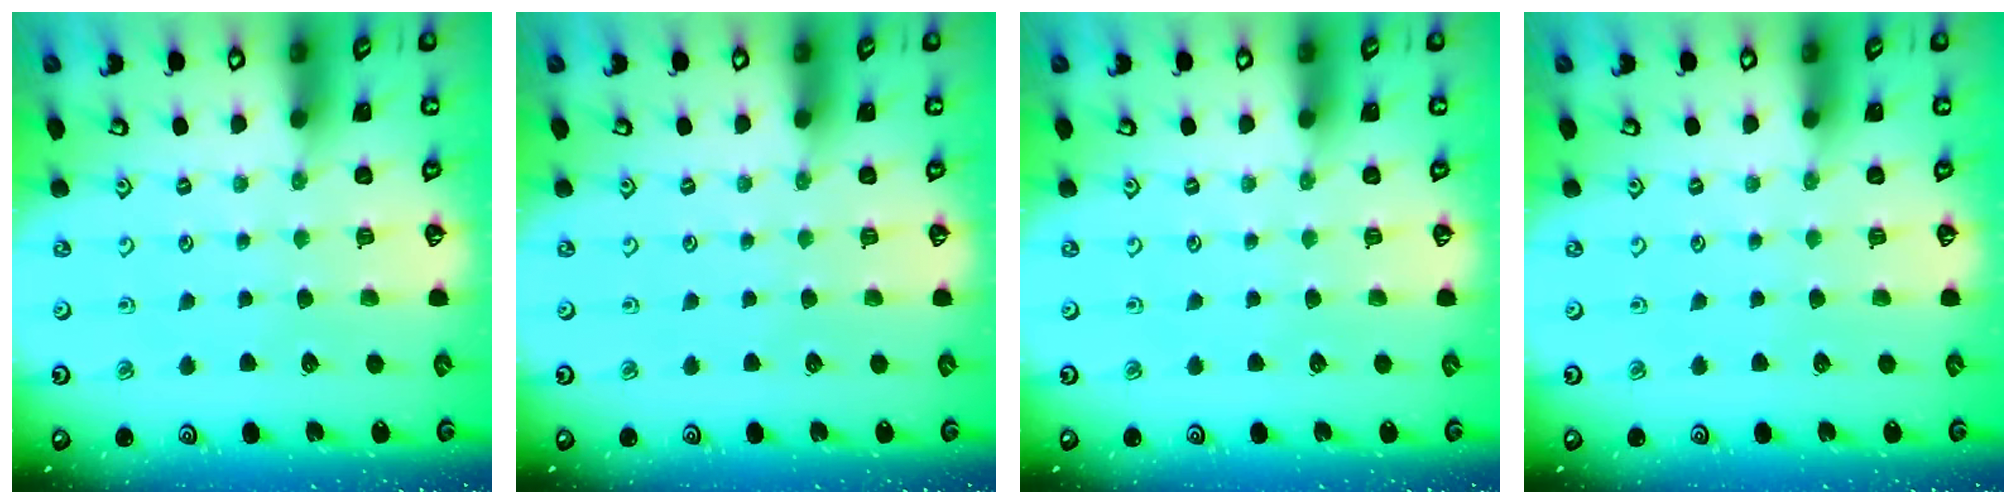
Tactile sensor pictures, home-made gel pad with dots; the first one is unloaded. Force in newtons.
{"total": 0.0}
{"total": 0.0}
{"total": 0.0}